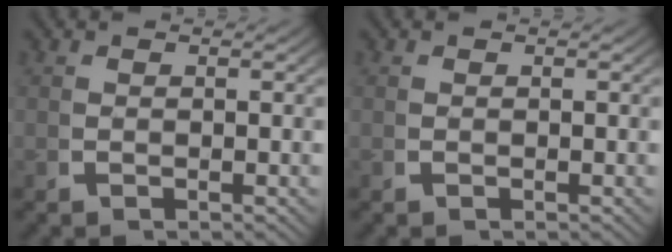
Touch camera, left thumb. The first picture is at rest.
{"total": 0.0}